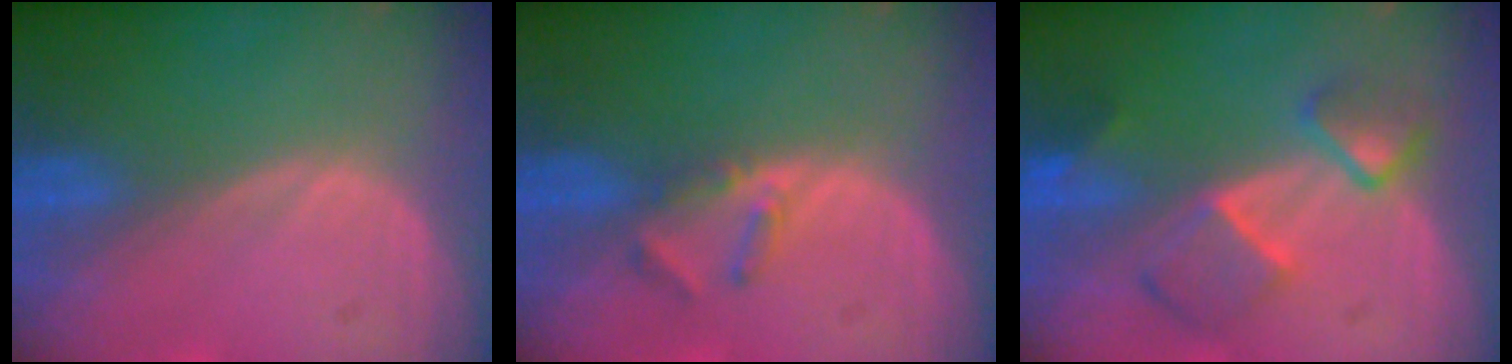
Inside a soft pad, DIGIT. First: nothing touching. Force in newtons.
{"total": 2.9, "press": 2.6, "slide": 1.1}
{"total": 6.2, "press": 6.1, "slide": 0.3}